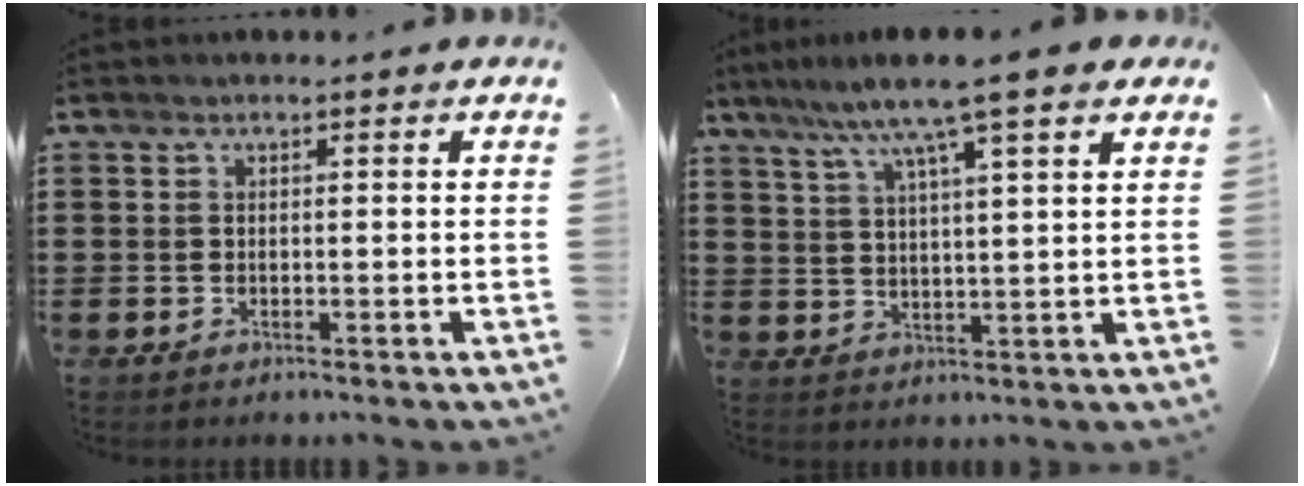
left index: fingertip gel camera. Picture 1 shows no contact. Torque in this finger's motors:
{"motor_torque": [2.14, 0.00, 1.05, 0.21]}